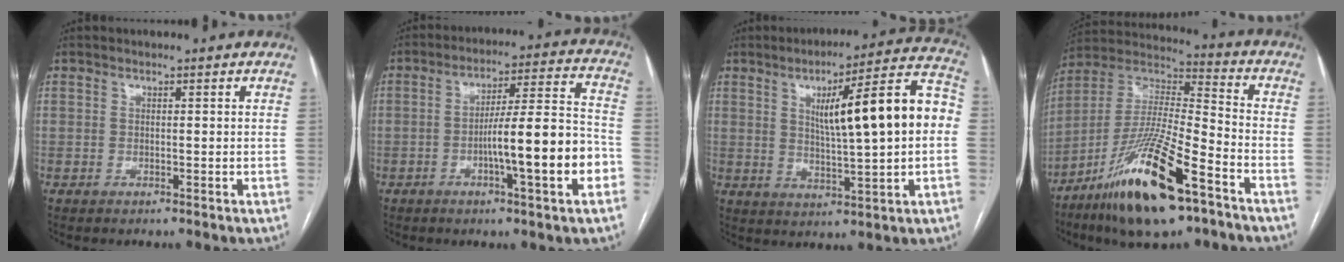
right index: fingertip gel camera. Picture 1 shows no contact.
{"total": 13.5, "force": [-4.1, 0.6, 12.8], "torque": [-0.198, 0.013, -0.061]}
{"total": 16.5, "force": [2.1, 1.6, 16.3], "torque": [-0.235, 0.032, 0.033]}
{"total": 19.9, "force": [-11.4, 3.3, 16.0], "torque": [-0.334, -0.023, -0.202]}